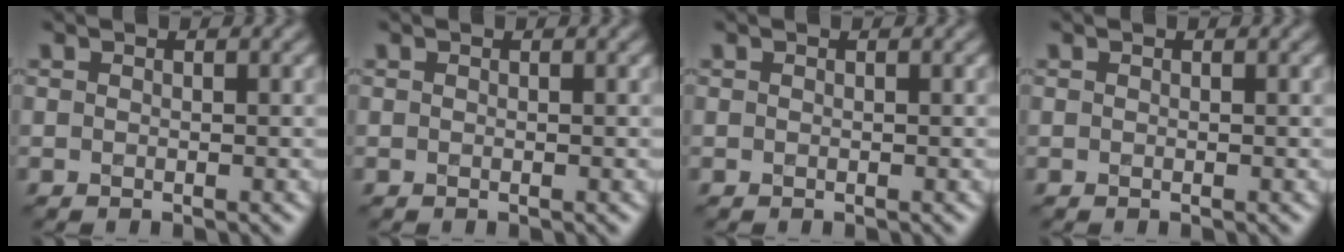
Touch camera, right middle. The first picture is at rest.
{"total": 0.0}
{"total": 0.0}
{"total": 0.0}